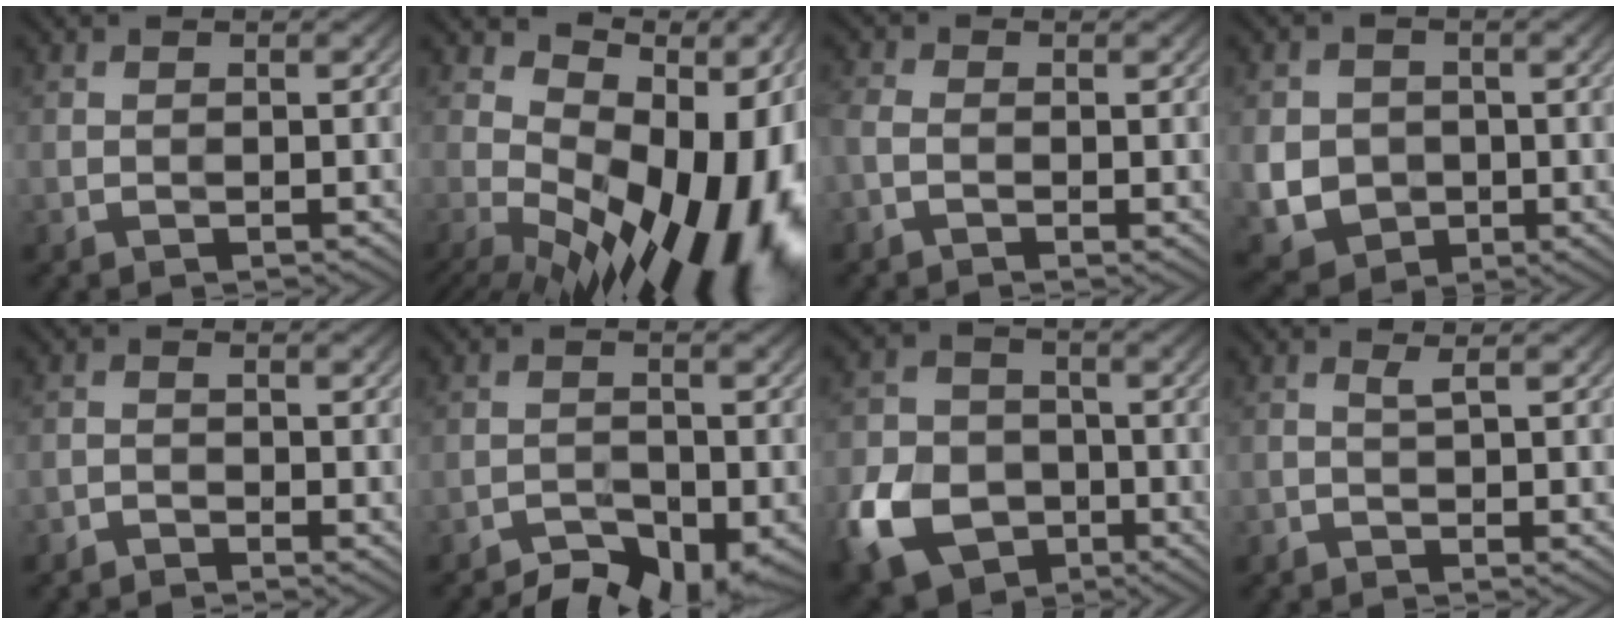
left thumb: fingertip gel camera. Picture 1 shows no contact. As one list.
[{"total": 19.6, "force": [-3.5, 10.5, 16.2], "torque": [-0.207, -0.035, -0.025]}, {"total": 2.7, "force": [-0.8, 1.5, 2.1], "torque": [-0.057, 0.000, -0.021]}, {"total": 5.5, "force": [-0.4, 5.1, 2.0], "torque": [-0.062, -0.019, -0.008]}, {"total": 1.3, "force": [-1.1, 0.4, 0.5], "torque": [-0.009, 0.000, -0.023]}, {"total": 7.4, "force": [-6.1, 2.3, 3.5], "torque": [-0.044, -0.006, -0.091]}, {"total": 10.1, "force": [-4.1, 7.8, 4.8], "torque": [-0.125, -0.022, -0.091]}, {"total": 1.0, "force": [0.3, 0.0, 1.0], "torque": [-0.020, 0.004, 0.004]}]